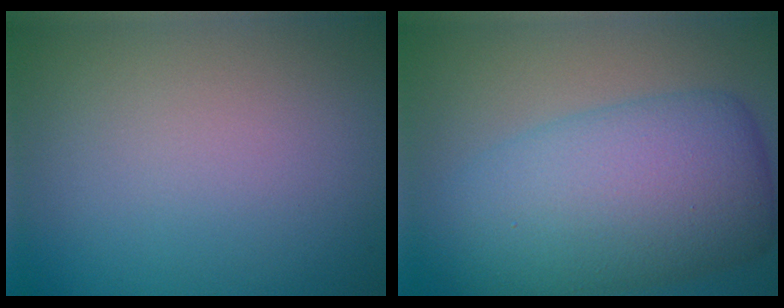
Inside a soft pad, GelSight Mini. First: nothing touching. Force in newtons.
{"total": 9.6, "press": 9.6, "slide": 0.3}